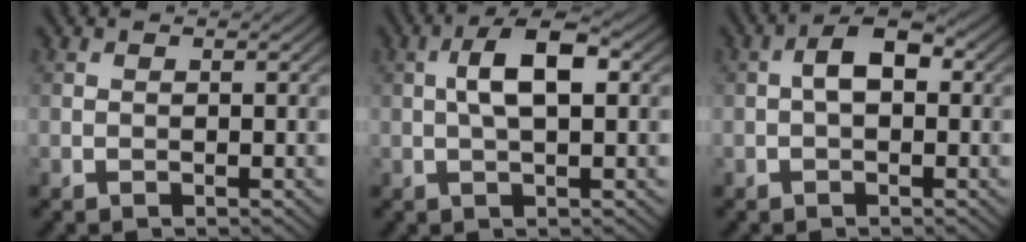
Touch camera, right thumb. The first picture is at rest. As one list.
[{"total": 5.9, "force": [0.8, 2.1, 5.4], "torque": [-0.104, 0.013, 0.012]}, {"total": 3.9, "force": [0.1, 2.1, 3.3], "torque": [-0.058, 0.009, -0.005]}]